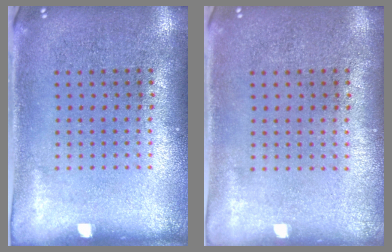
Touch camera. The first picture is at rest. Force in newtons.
{"total": 0.0}